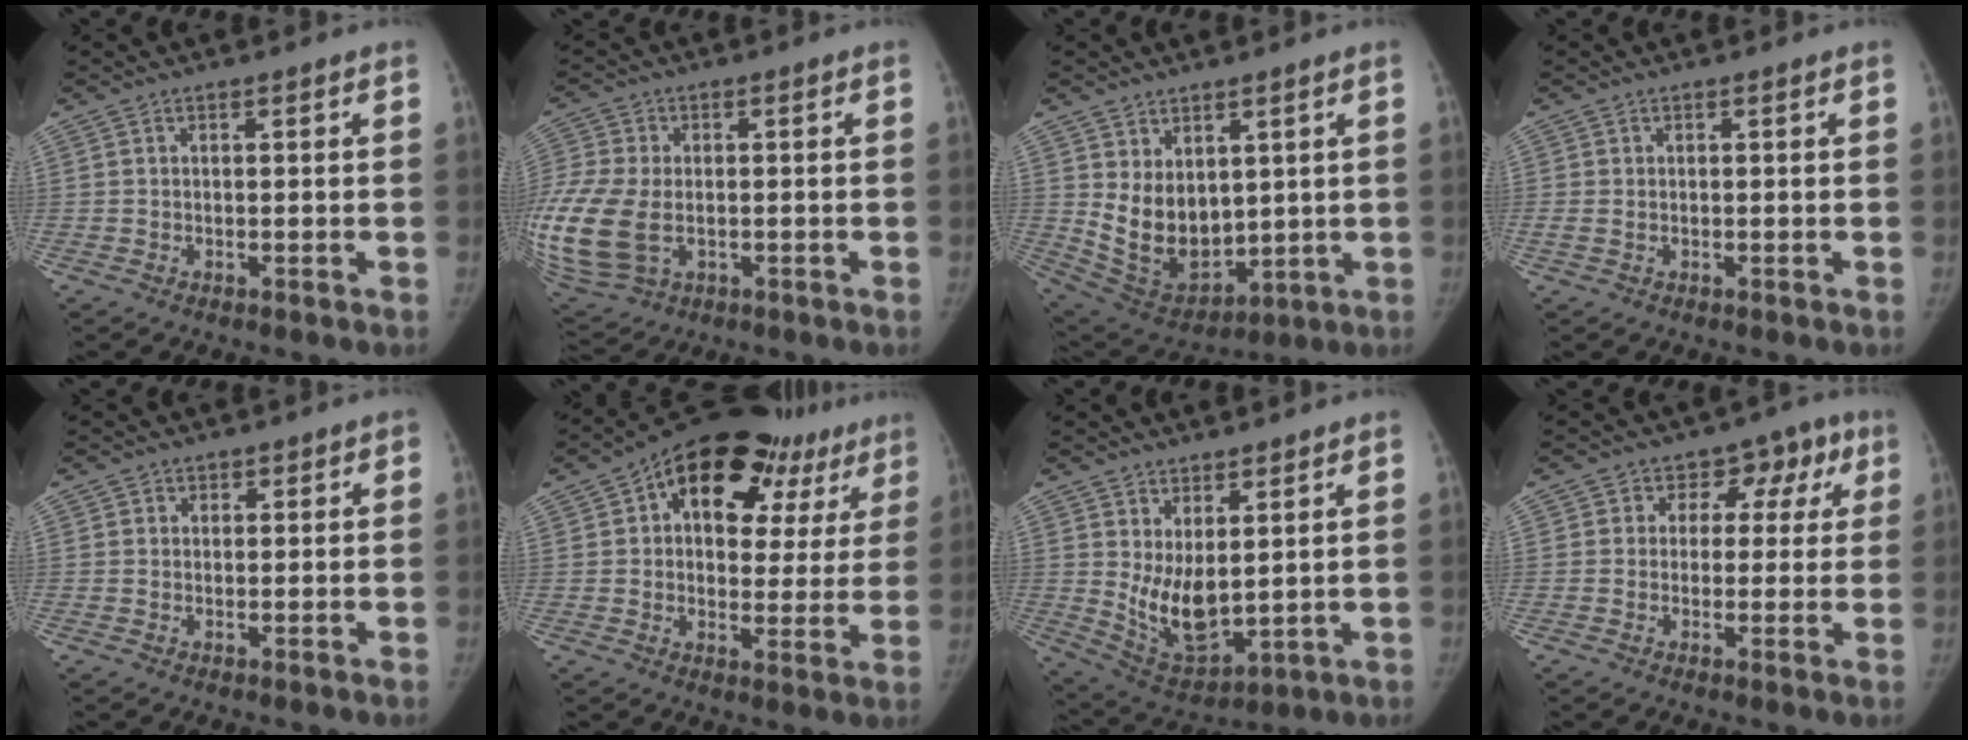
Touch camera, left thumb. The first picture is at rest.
{"total": 20.3, "force": [-3.6, 14.0, 14.3], "torque": [-0.379, -0.009, -0.048]}
{"total": 12.1, "force": [2.4, 8.2, 8.5], "torque": [-0.106, -0.027, 0.077]}
{"total": 1.7, "force": [-0.4, 1.1, 1.2], "torque": [-0.039, 0.004, -0.007]}
{"total": 1.4, "force": [0.4, 1.3, 0.0], "torque": [0.025, 0.002, -0.003]}
{"total": 21.8, "force": [11.5, 12.5, 13.7], "torque": [-0.132, 0.009, 0.161]}
{"total": 10.3, "force": [2.2, 5.8, 8.2], "torque": [-0.117, -0.036, 0.063]}
{"total": 7.7, "force": [2.2, 6.5, 3.5], "torque": [0.021, 0.010, 0.015]}